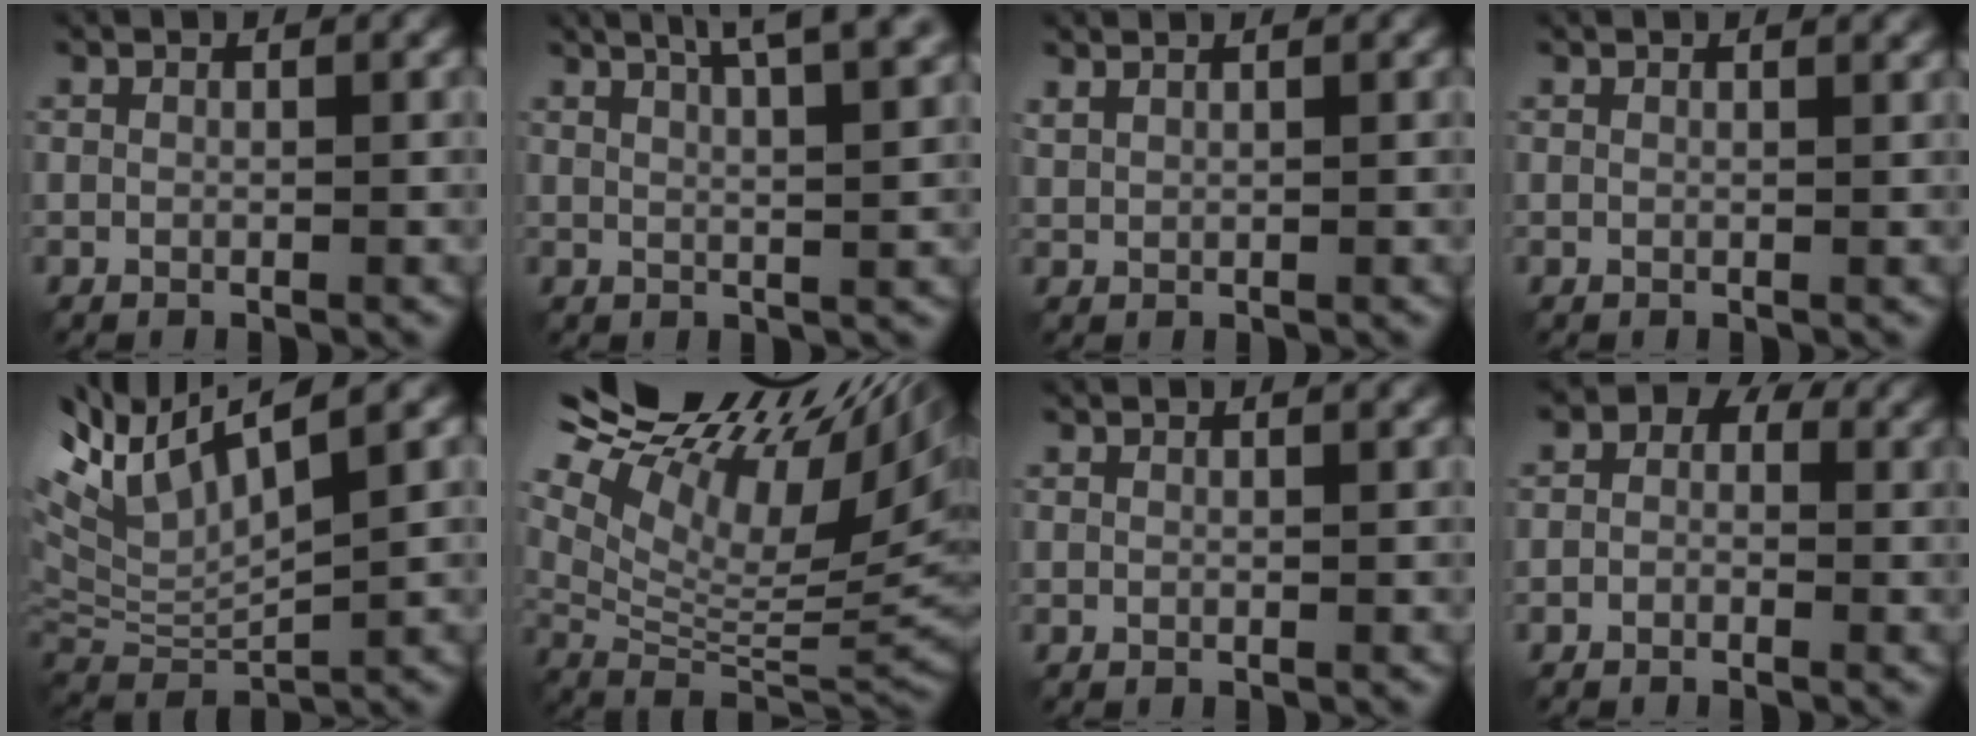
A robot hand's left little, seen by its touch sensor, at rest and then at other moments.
{"total": 9.2, "force": [5.9, 3.1, 6.4], "torque": [-0.068, 0.034, 0.055]}
{"total": 1.4, "force": [1.2, 0.4, 0.6], "torque": [-0.011, 0.004, 0.022]}
{"total": 2.1, "force": [1.7, 0.8, 1.1], "torque": [0.000, 0.011, 0.013]}
{"total": 9.6, "force": [5.3, 3.3, 7.3], "torque": [-0.173, 0.022, 0.099]}
{"total": 15.4, "force": [8.5, 5.9, 11.4], "torque": [-0.225, 0.050, 0.155]}
{"total": 1.3, "force": [1.0, 0.5, 0.7], "torque": [-0.004, 0.006, 0.011]}
{"total": 5.3, "force": [1.3, 4.4, 2.6], "torque": [-0.007, 0.021, -0.025]}